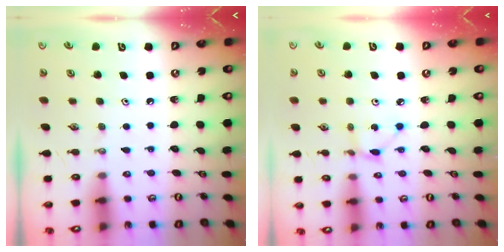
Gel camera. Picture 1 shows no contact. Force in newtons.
{"total": 2.1, "press": 2.1, "slide": 0.3}